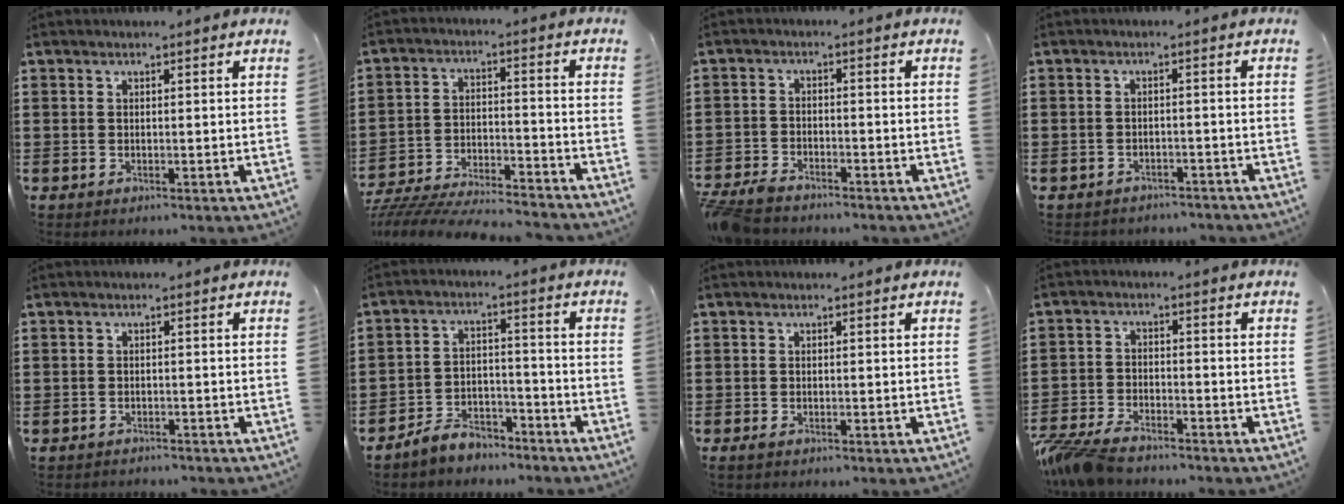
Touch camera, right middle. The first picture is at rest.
{"total": 6.8, "force": [-6.6, 0.6, 1.6], "torque": [-0.033, 0.005, -0.130]}
{"total": 3.5, "force": [-3.3, 0.7, 0.7], "torque": [-0.035, -0.004, -0.075]}
{"total": 2.0, "force": [-1.9, 0.3, 0.0], "torque": [-0.007, -0.001, -0.043]}
{"total": 1.3, "force": [-1.2, 0.2, -0.2], "torque": [-0.001, 0.002, -0.028]}
{"total": 4.9, "force": [-4.6, 1.3, 0.9], "torque": [-0.026, 0.008, -0.095]}
{"total": 0.7, "force": [-0.5, 0.3, 0.4], "torque": [-0.018, -0.008, -0.012]}
{"total": 5.4, "force": [-5.0, 1.2, 1.9], "torque": [-0.063, -0.004, -0.105]}